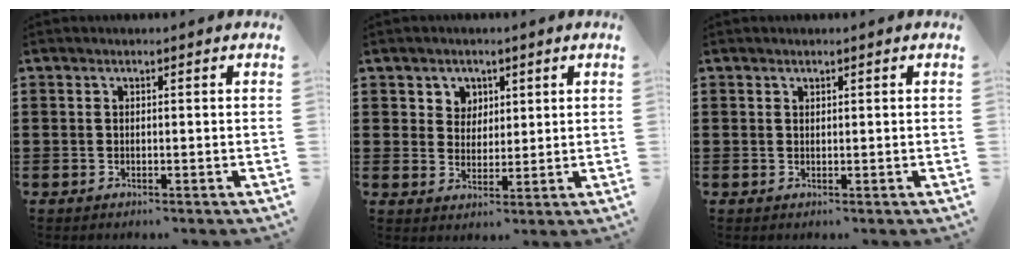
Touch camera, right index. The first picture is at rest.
{"total": 3.6, "force": [1.8, 3.1, 0.2], "torque": [-0.021, 0.013, 0.032]}
{"total": 0.6, "force": [0.4, 0.4, 0.1], "torque": [-0.003, 0.002, 0.008]}